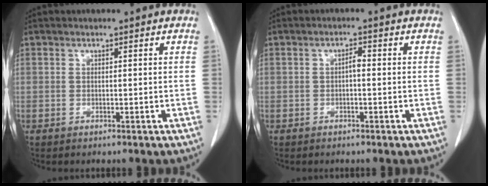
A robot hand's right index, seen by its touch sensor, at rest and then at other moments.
{"total": 1.5, "force": [-0.2, 0.5, 1.4], "torque": [-0.023, 0.004, -0.004]}